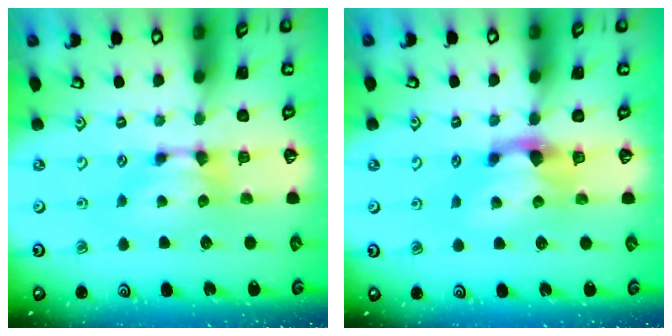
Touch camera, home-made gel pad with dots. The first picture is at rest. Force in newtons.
{"total": 1.9, "press": 1.4, "slide": 1.3}